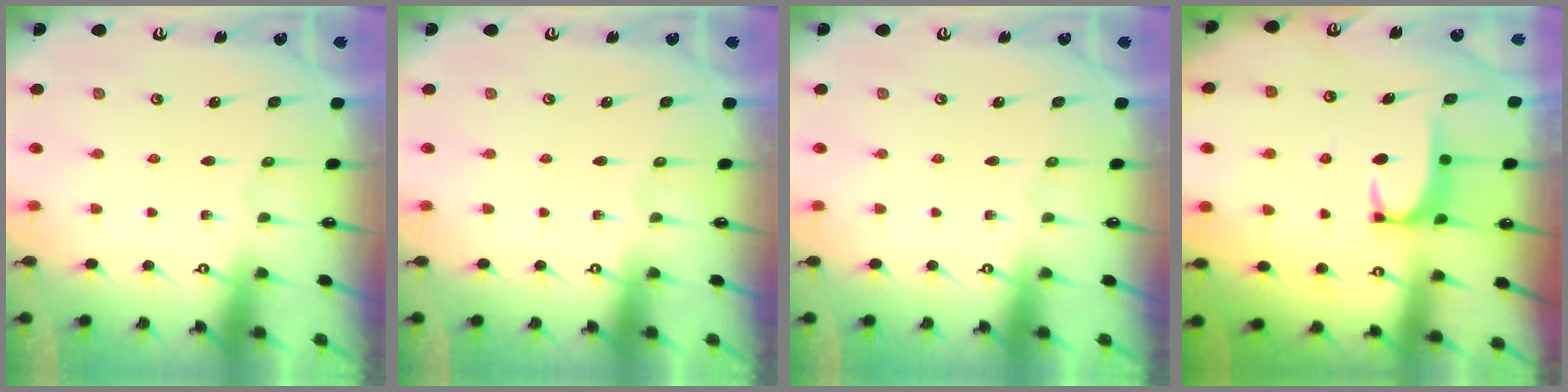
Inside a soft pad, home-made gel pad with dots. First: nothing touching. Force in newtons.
{"total": 0.0}
{"total": 0.0}
{"total": 1.8, "press": 1.7, "slide": 0.6}